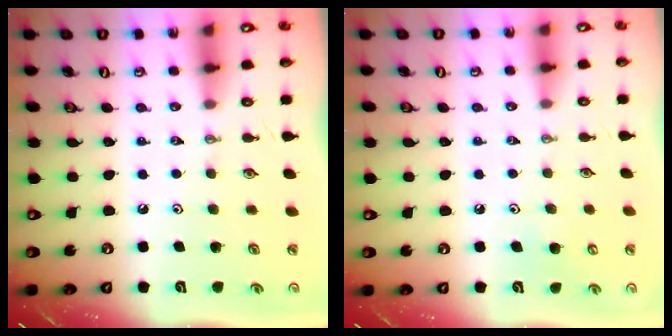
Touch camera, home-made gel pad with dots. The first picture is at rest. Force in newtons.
{"total": 5.0, "press": 5.0, "slide": 0.5}